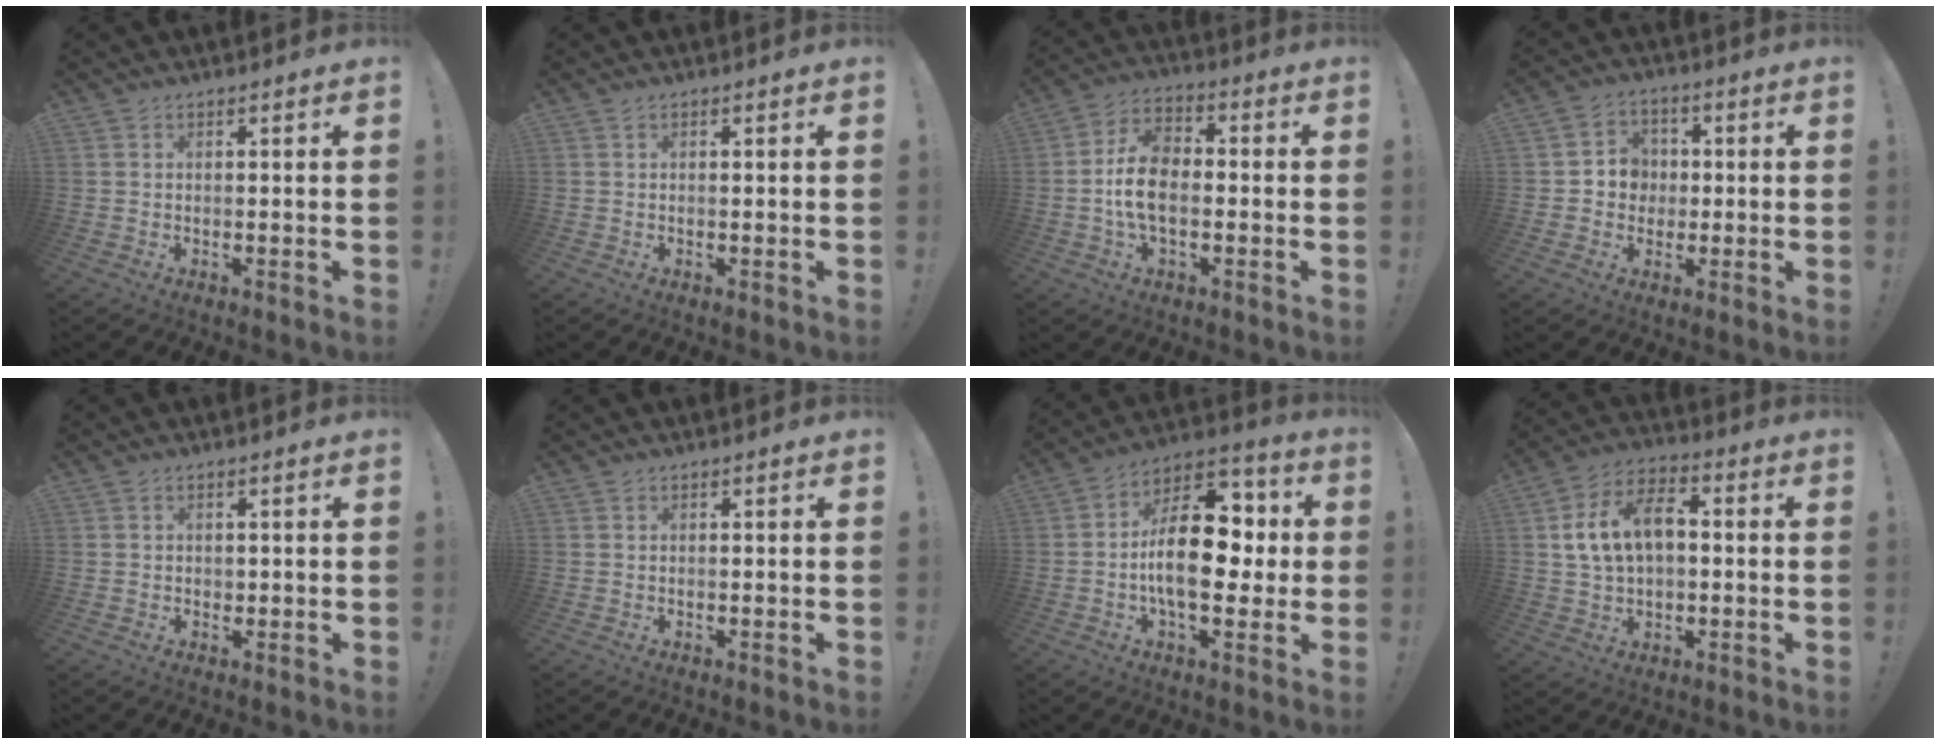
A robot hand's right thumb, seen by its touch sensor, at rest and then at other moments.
{"total": 0.7, "force": [0.6, -0.2, 0.2], "torque": [0.002, -0.002, 0.009]}
{"total": 11.4, "force": [-1.9, 7.2, 8.7], "torque": [-0.163, 0.010, -0.034]}
{"total": 6.8, "force": [-0.3, 6.5, 1.9], "torque": [-0.032, 0.005, -0.001]}
{"total": 0.8, "force": [0.3, 0.7, 0.2], "torque": [0.006, -0.002, 0.004]}
{"total": 0.0}
{"total": 20.2, "force": [-1.3, 11.3, 16.7], "torque": [-0.260, 0.017, -0.019]}
{"total": 13.1, "force": [2.2, 8.5, 9.8], "torque": [-0.153, 0.010, 0.043]}